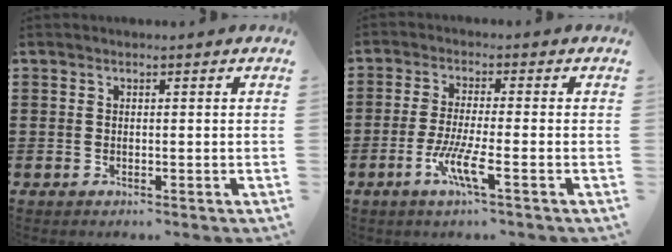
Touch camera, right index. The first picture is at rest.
{"total": 6.0, "force": [-2.8, 0.2, 5.3], "torque": [-0.114, -0.016, -0.057]}